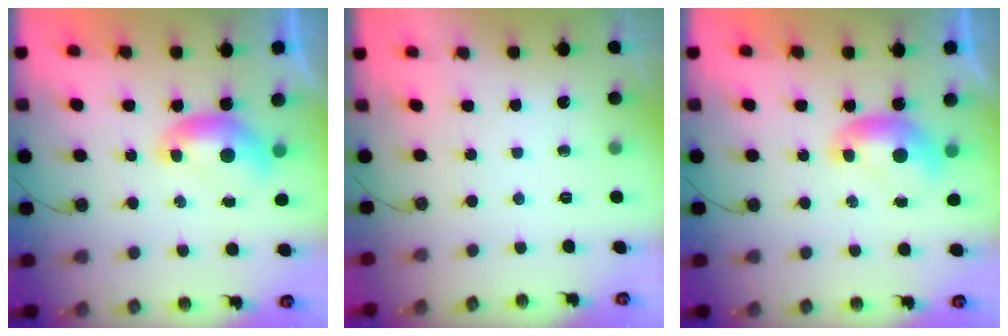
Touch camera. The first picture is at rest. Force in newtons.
{"total": 0.0}
{"total": 0.0}